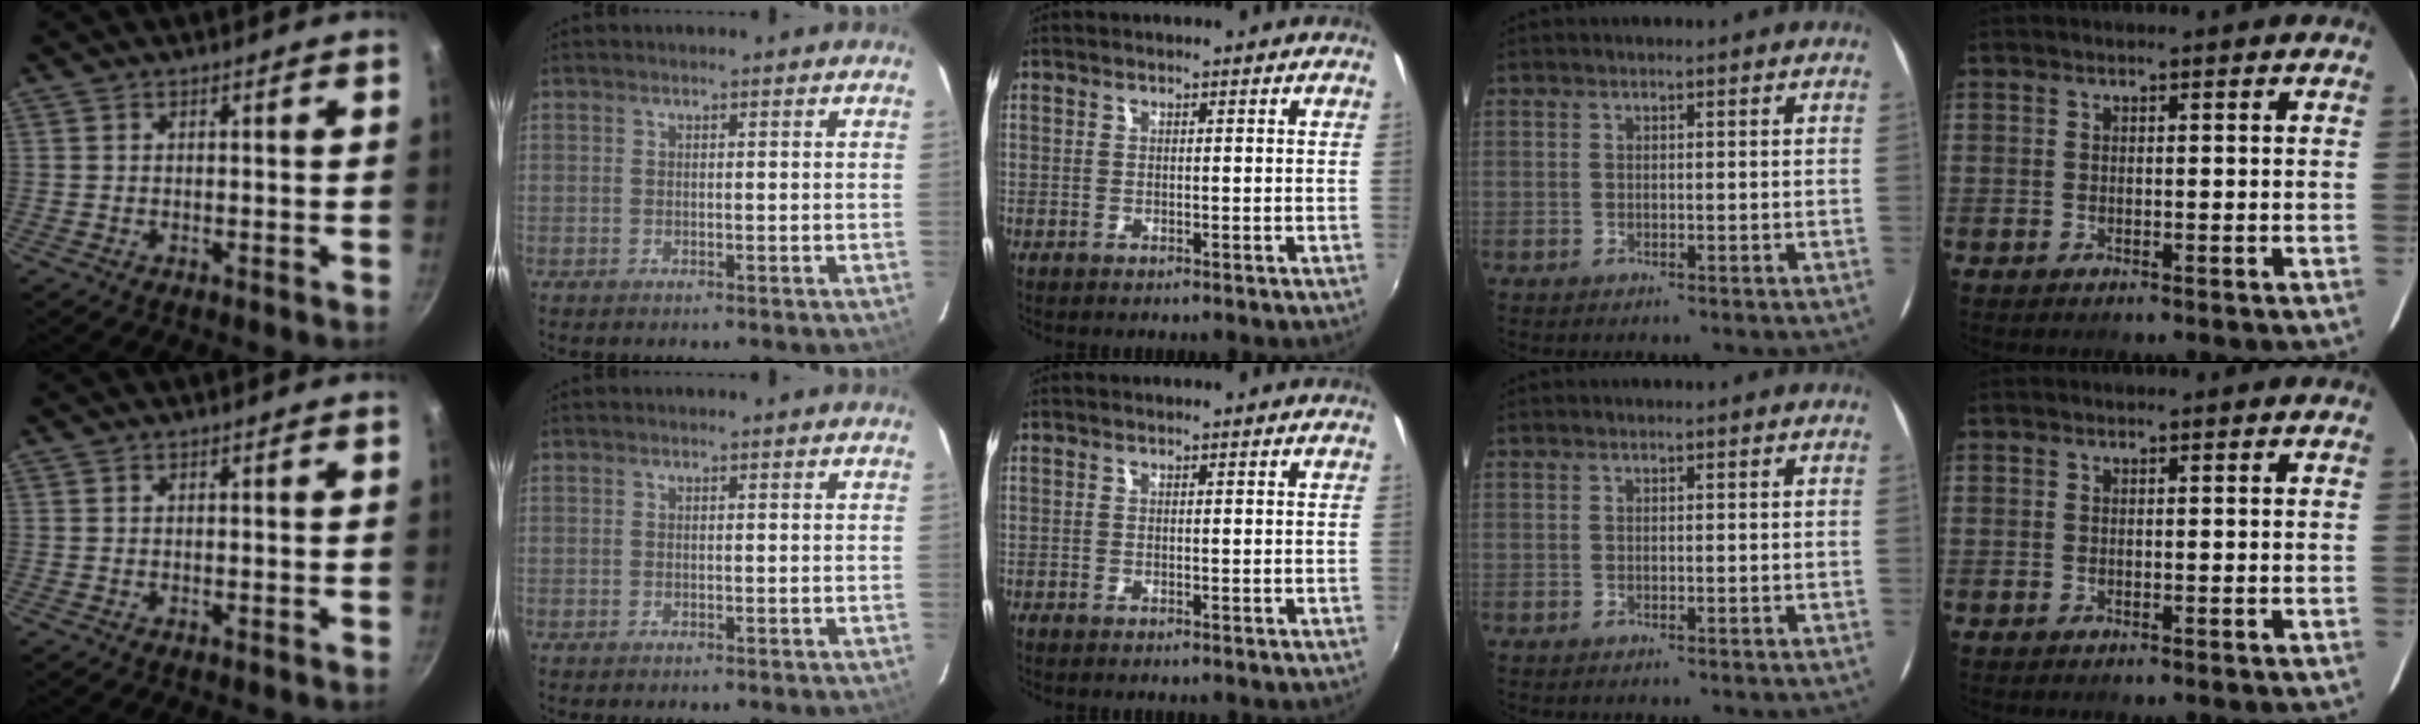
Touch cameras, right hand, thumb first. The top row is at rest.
{}